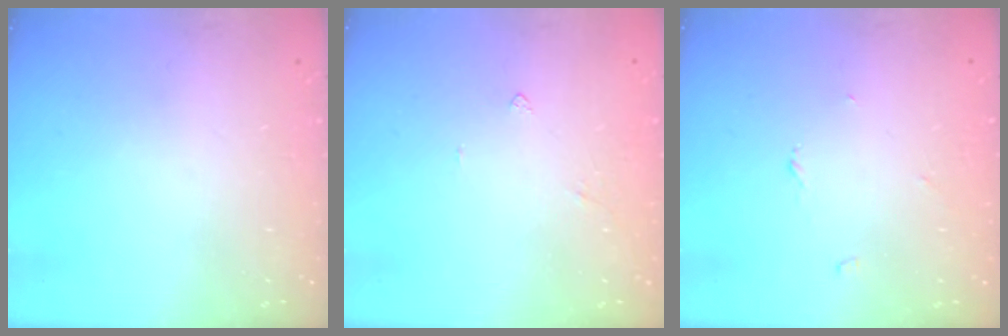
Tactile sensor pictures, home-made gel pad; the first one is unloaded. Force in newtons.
{"total": 1.9, "press": 1.8, "slide": 0.4}
{"total": 2.7, "press": 2.7, "slide": 0.3}